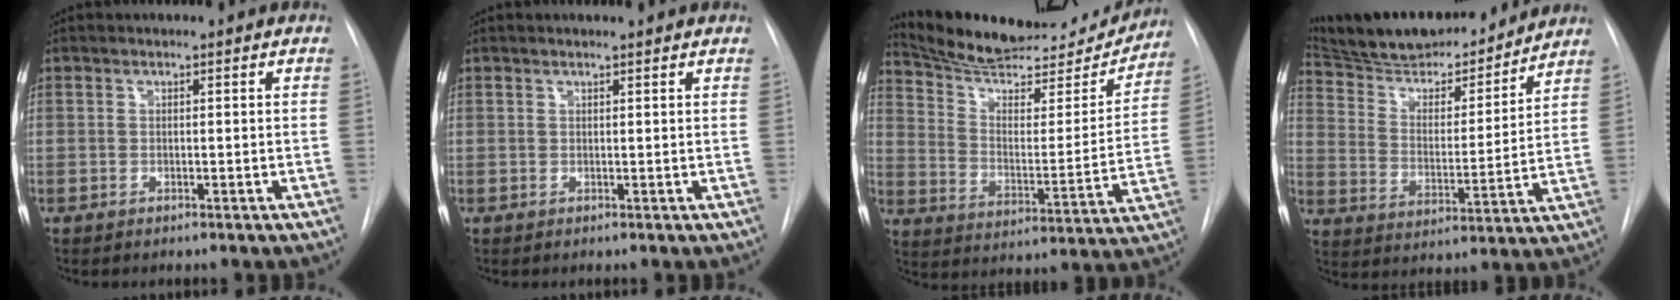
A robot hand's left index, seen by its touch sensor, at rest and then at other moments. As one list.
[{"total": 1.7, "force": [1.6, 0.2, 0.6], "torque": [-0.012, 0.007, 0.011]}, {"total": 22.5, "force": [20.8, 5.2, 6.8], "torque": [-0.103, -0.039, 0.294]}, {"total": 20.3, "force": [18.2, 4.3, 7.8], "torque": [-0.123, -0.008, 0.281]}]